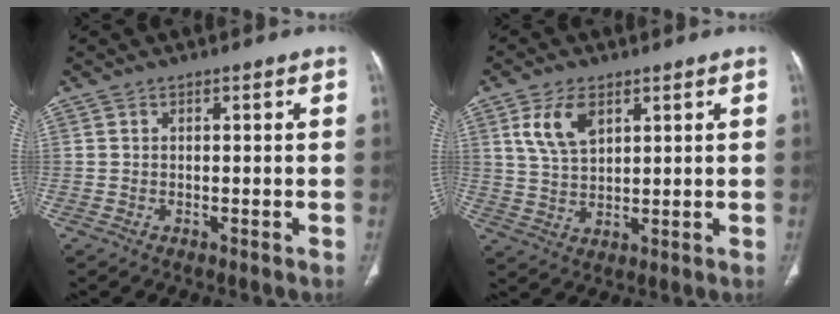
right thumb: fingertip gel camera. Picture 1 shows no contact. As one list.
[{"total": 7.5, "force": [3.4, 4.1, 5.2], "torque": [-0.093, -0.012, 0.072]}]